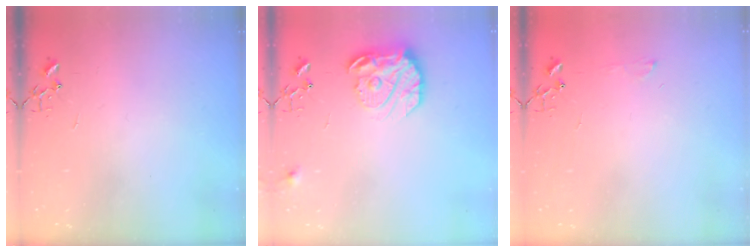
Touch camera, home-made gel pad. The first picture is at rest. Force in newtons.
{"total": 16.2, "press": 16.1, "slide": 1.4}
{"total": 4.2, "press": 4.2, "slide": 0.6}